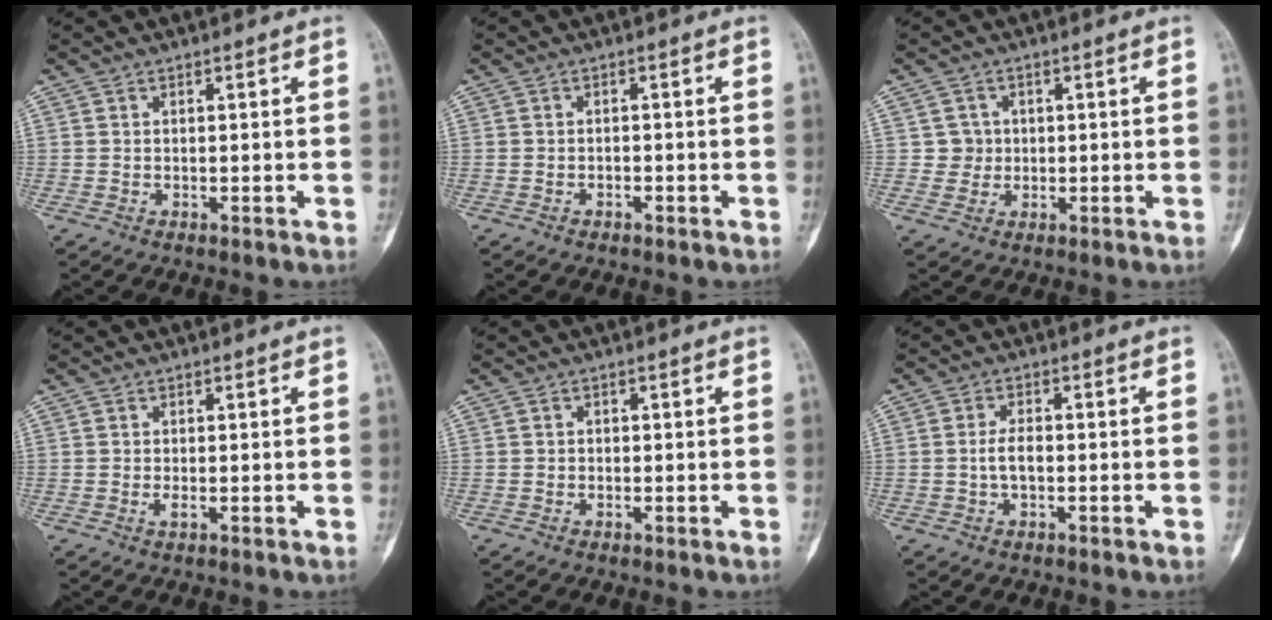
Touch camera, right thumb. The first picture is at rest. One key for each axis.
{"total": 0.8, "fx": -0.5, "fy": 0.5, "fz": 0.4, "tx": -0.006, "ty": 0.004, "tz": -0.010}
{"total": 3.0, "fx": 0.4, "fy": 3.0, "fz": 0.0, "tx": 0.022, "ty": 0.006, "tz": 0.002}
{"total": 1.0, "fx": -0.2, "fy": 0.4, "fz": 0.9, "tx": -0.020, "ty": -0.003, "tz": -0.006}
{"total": 0.5, "fx": -0.1, "fy": 0.5, "fz": 0.1, "tx": 0.003, "ty": 0.002, "tz": -0.007}
{"total": 3.1, "fx": -0.5, "fy": 1.6, "fz": 2.7, "tx": -0.055, "ty": 0.010, "tz": -0.011}